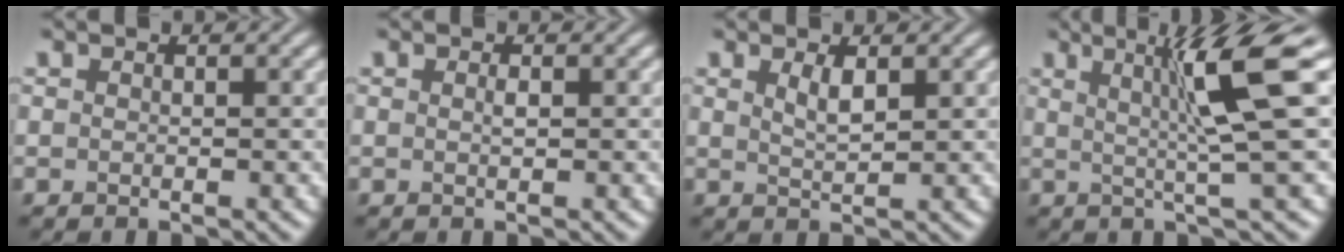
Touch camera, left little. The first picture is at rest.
{"total": 0.6, "force": [0.1, 0.1, 0.6], "torque": [-0.013, 0.003, 0.002]}
{"total": 1.7, "force": [0.9, 0.4, 1.4], "torque": [-0.029, -0.002, 0.018]}
{"total": 7.6, "force": [1.8, 0.8, 7.3], "torque": [-0.108, 0.011, 0.030]}